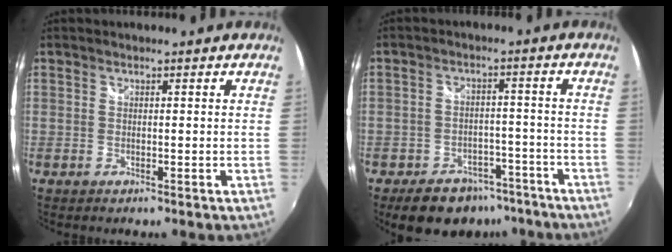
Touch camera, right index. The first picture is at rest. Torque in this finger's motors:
{"motor_torque": [0.07, -0.21, -0.01, -0.14]}